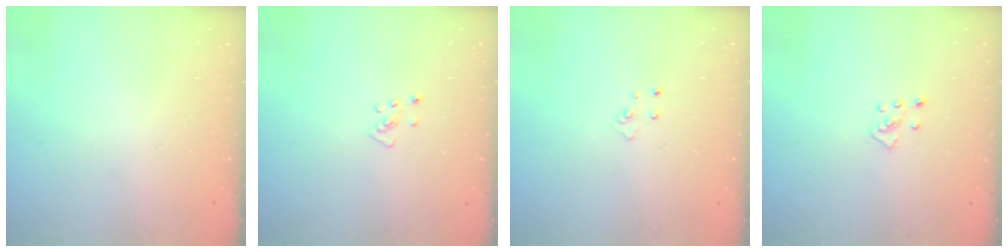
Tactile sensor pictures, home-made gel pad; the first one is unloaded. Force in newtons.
{"total": 3.6, "press": 3.6, "slide": 0.2}
{"total": 3.7, "press": 3.7, "slide": 0.3}
{"total": 4.7, "press": 4.6, "slide": 0.6}